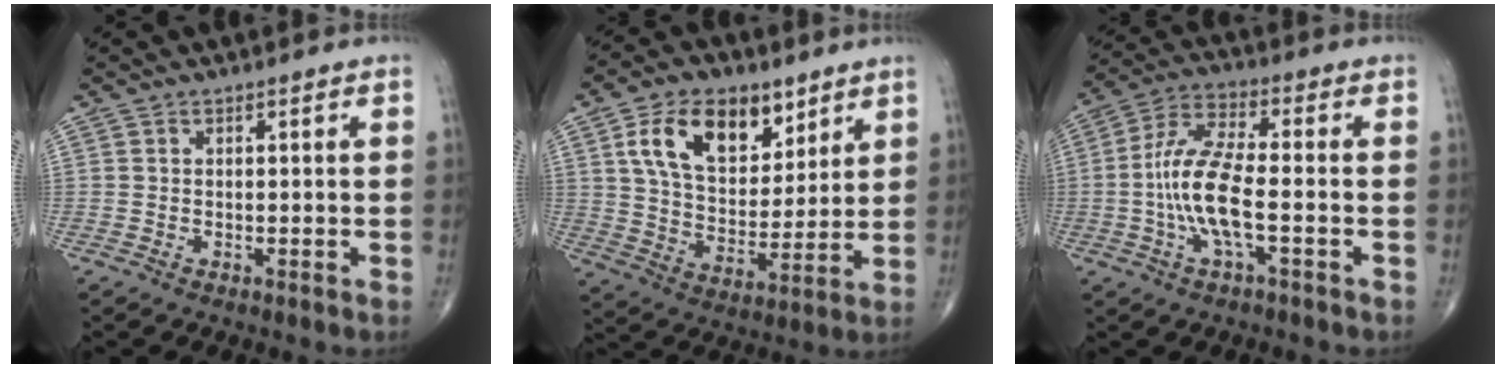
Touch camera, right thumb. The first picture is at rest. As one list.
[{"total": 16.2, "force": [7.8, 9.8, 10.3], "torque": [-0.136, -0.031, 0.146]}, {"total": 11.6, "force": [-2.3, 3.3, 10.9], "torque": [-0.239, 0.027, -0.049]}]